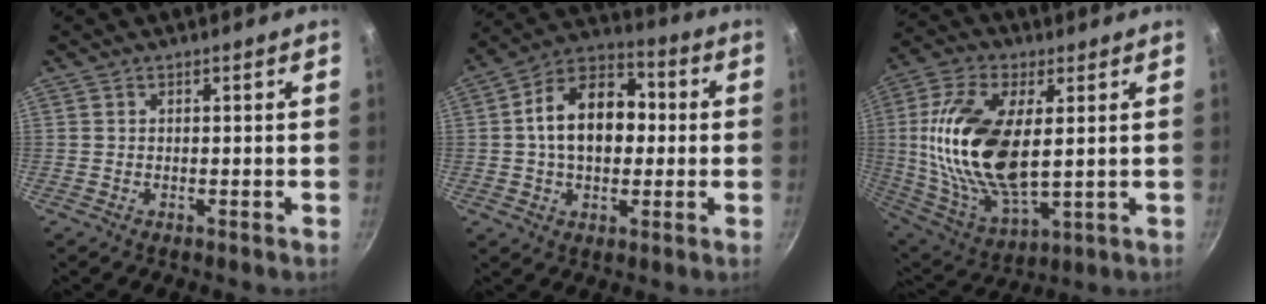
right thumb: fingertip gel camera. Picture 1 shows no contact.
{"total": 15.5, "force": [0.7, 10.6, 11.3], "torque": [-0.143, 0.032, -0.007]}
{"total": 21.3, "force": [2.7, 10.6, 18.3], "torque": [-0.358, -0.008, 0.055]}